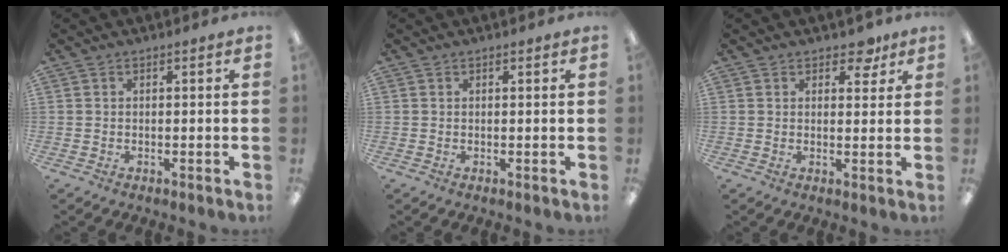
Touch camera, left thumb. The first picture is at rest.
{"total": 0.0}
{"total": 4.5, "force": [3.1, 2.6, 2.0], "torque": [-0.009, -0.013, 0.051]}